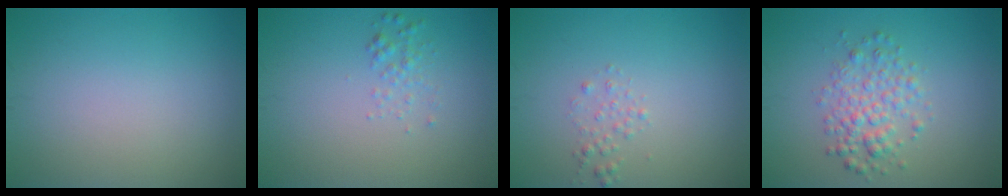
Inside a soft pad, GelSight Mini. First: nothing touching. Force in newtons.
{"total": 1.1, "press": 1.1, "slide": 0.0}
{"total": 0.9, "press": 0.9, "slide": 0.1}
{"total": 3.1, "press": 3.1, "slide": 0.1}